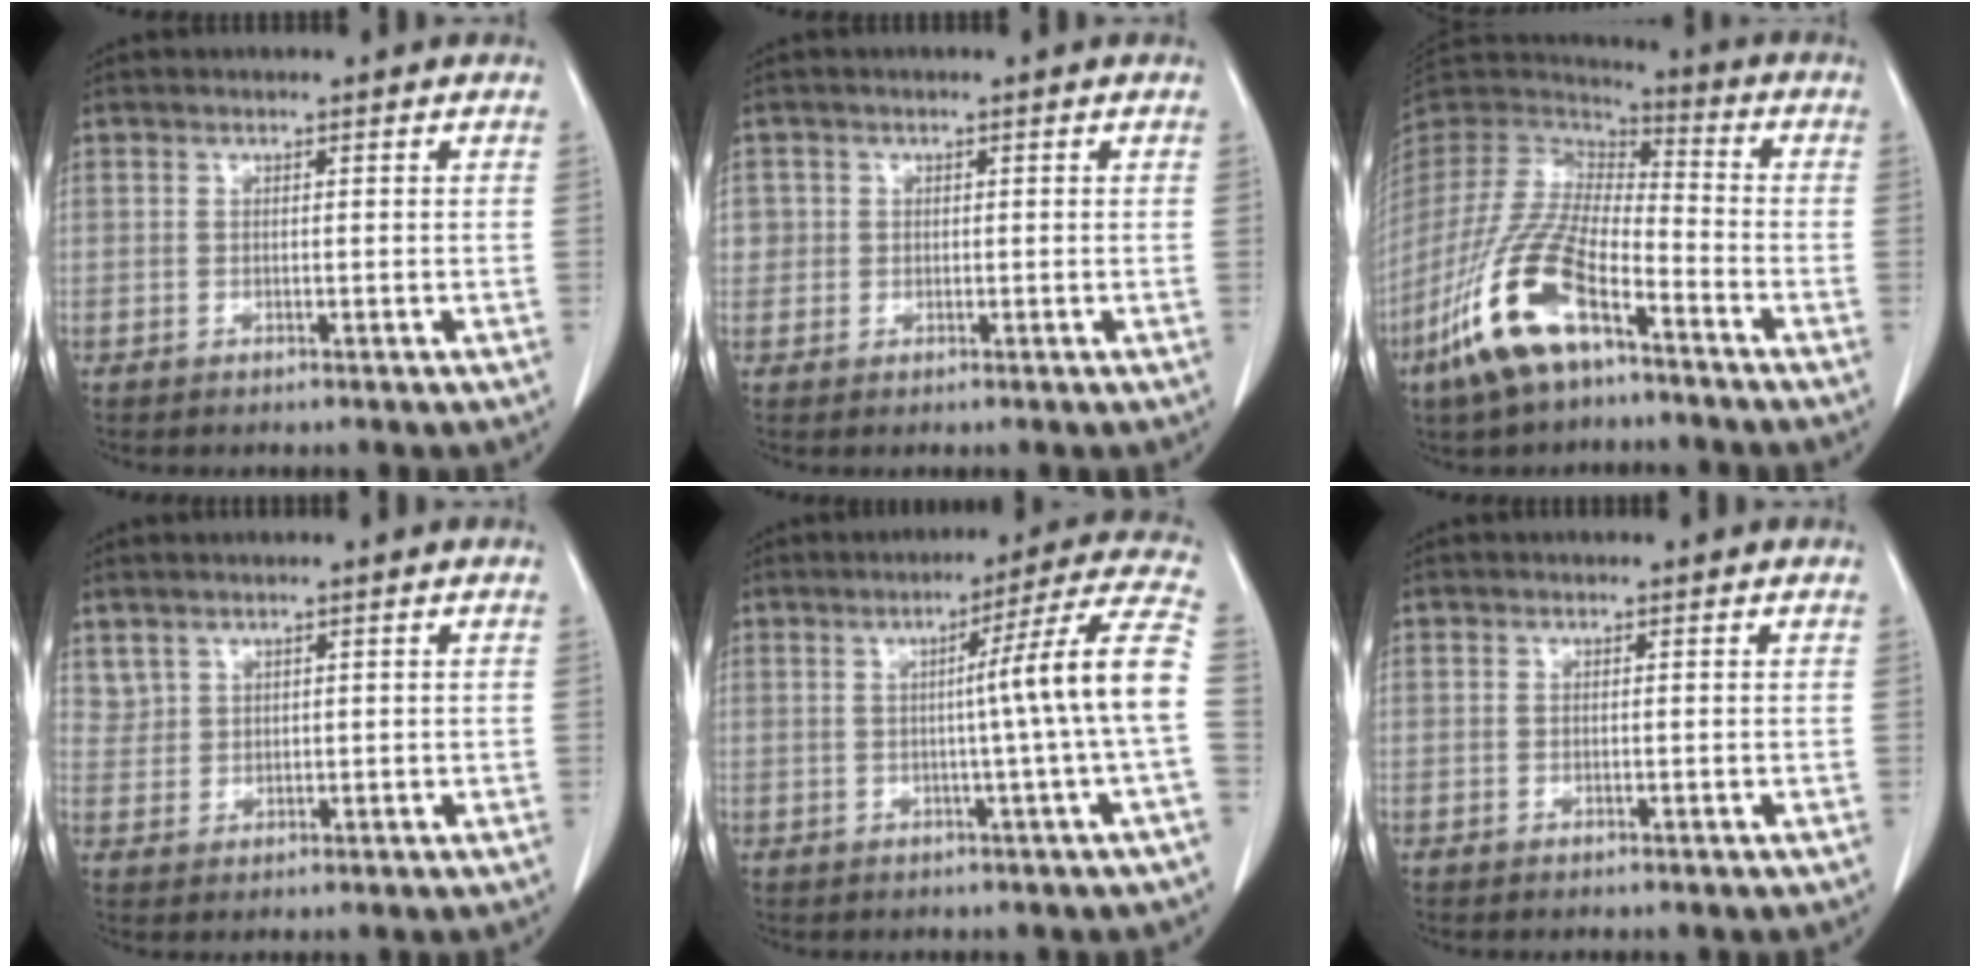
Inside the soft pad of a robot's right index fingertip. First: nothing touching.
{"total": 2.0, "force": [0.3, 1.9, 0.1], "torque": [0.014, 0.003, 0.002]}
{"total": 16.2, "force": [-9.0, 5.1, 12.5], "torque": [-0.268, -0.020, -0.170]}
{"total": 2.5, "force": [2.0, 1.6, 0.3], "torque": [-0.003, 0.005, 0.044]}
{"total": 11.6, "force": [-0.5, -2.6, 11.3], "torque": [-0.147, 0.008, -0.007]}
{"total": 0.0}